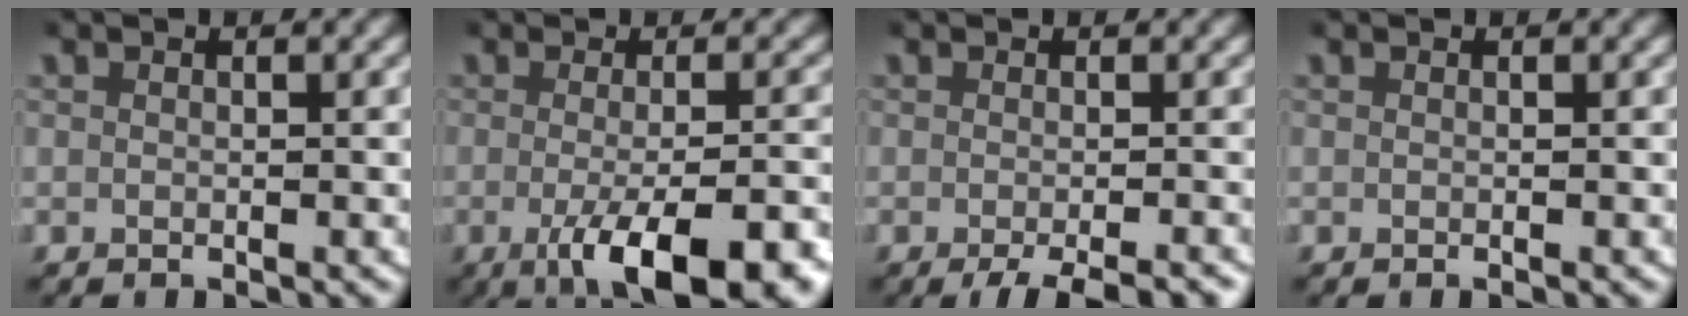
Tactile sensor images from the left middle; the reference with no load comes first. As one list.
[{"total": 8.3, "force": [-4.3, 2.5, 6.7], "torque": [-0.099, -0.020, -0.056]}, {"total": 4.6, "force": [-3.5, 1.1, 2.8], "torque": [-0.029, -0.008, -0.046]}, {"total": 0.0}]